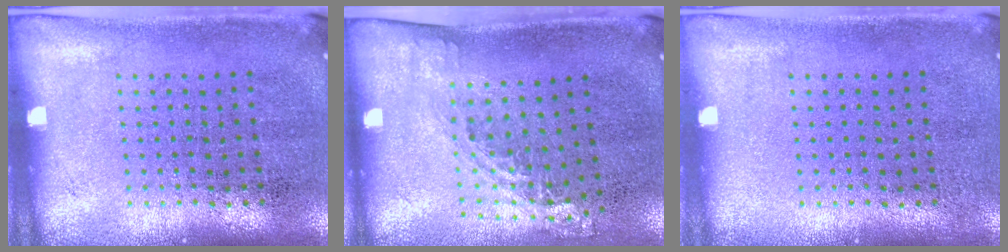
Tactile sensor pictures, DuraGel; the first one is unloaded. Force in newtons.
{"total": 1.3, "press": 1.0, "slide": 0.9}
{"total": 0.0}